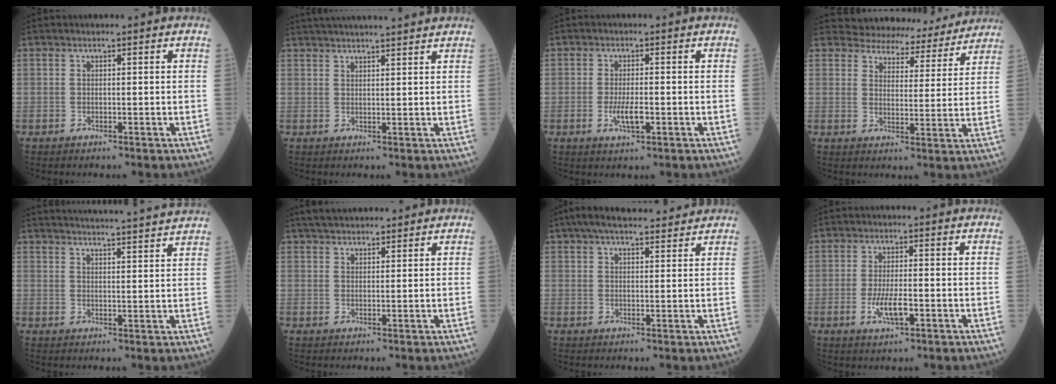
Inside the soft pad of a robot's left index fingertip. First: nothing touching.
{"total": 13.0, "force": [11.9, 0.4, 5.2], "torque": [-0.086, 0.029, 0.163]}
{"total": 3.4, "force": [-1.1, 0.8, 3.2], "torque": [-0.065, -0.003, -0.017]}
{"total": 14.5, "force": [13.8, 3.9, 1.9], "torque": [-0.002, -0.007, 0.158]}
{"total": 17.4, "force": [16.6, -0.8, 4.9], "torque": [-0.079, -0.020, 0.212]}
{"total": 7.9, "force": [7.0, 1.8, 3.0], "torque": [-0.043, 0.035, 0.109]}
{"total": 11.4, "force": [9.9, 2.1, 5.2], "torque": [-0.079, 0.035, 0.138]}
{"total": 4.5, "force": [-1.6, 1.0, 4.1], "torque": [-0.084, -0.004, -0.026]}